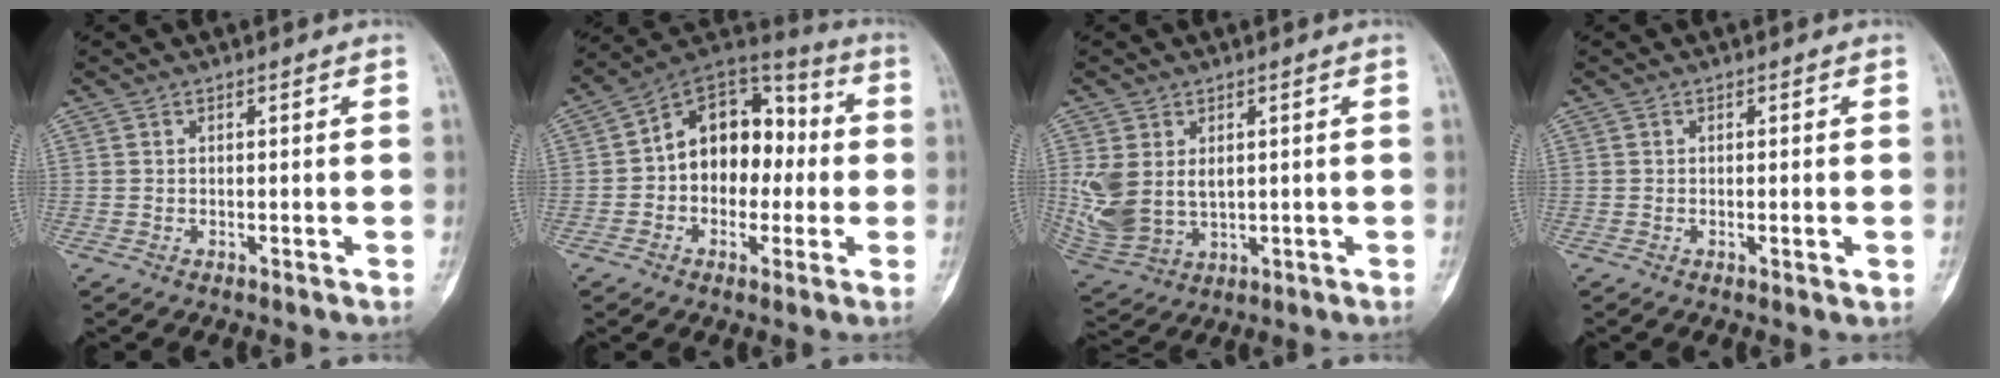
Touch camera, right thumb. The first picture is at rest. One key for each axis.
{"total": 15.4, "fx": -0.3, "fy": 11.2, "fz": 10.6, "tx": -0.105, "ty": 0.049, "tz": -0.018}
{"total": 10.7, "fx": 1.3, "fy": 7.7, "fz": 7.4, "tx": -0.155, "ty": -0.011, "tz": 0.046}
{"total": 1.6, "fx": -0.3, "fy": 0.5, "fz": 1.5, "tx": -0.018, "ty": -0.003, "tz": -0.002}